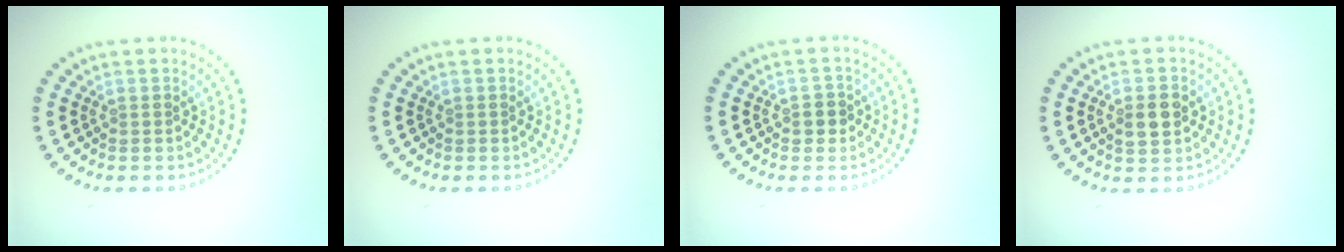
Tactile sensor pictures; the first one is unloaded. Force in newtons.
{"total": 0.0}
{"total": 1.3, "press": 1.2, "slide": 0.6}
{"total": 2.8, "press": 2.8, "slide": 0.1}